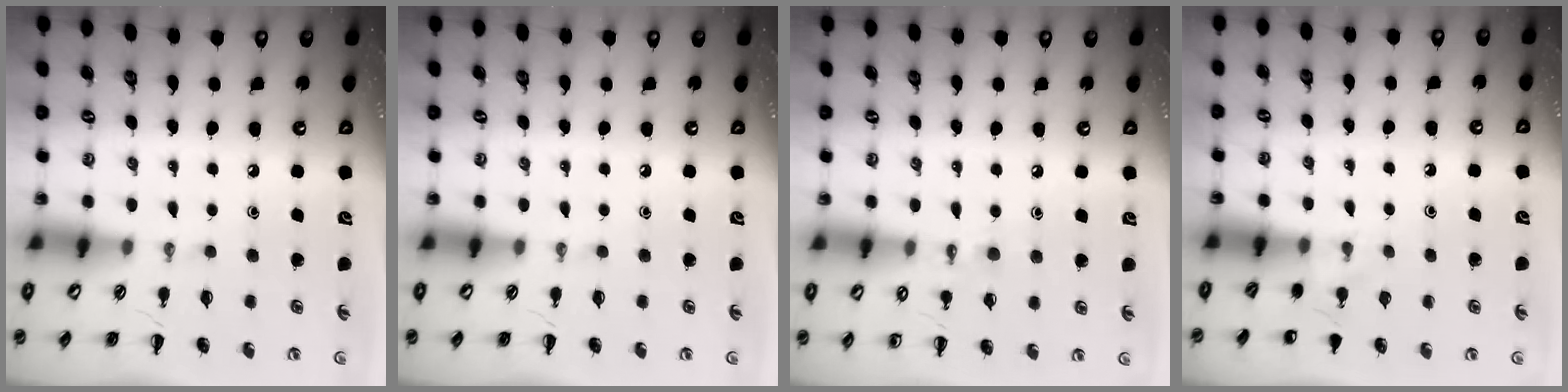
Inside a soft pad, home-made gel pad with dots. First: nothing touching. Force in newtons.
{"total": 0.0}
{"total": 5.4, "press": 5.2, "slide": 1.5}
{"total": 3.7, "press": 3.6, "slide": 1.1}